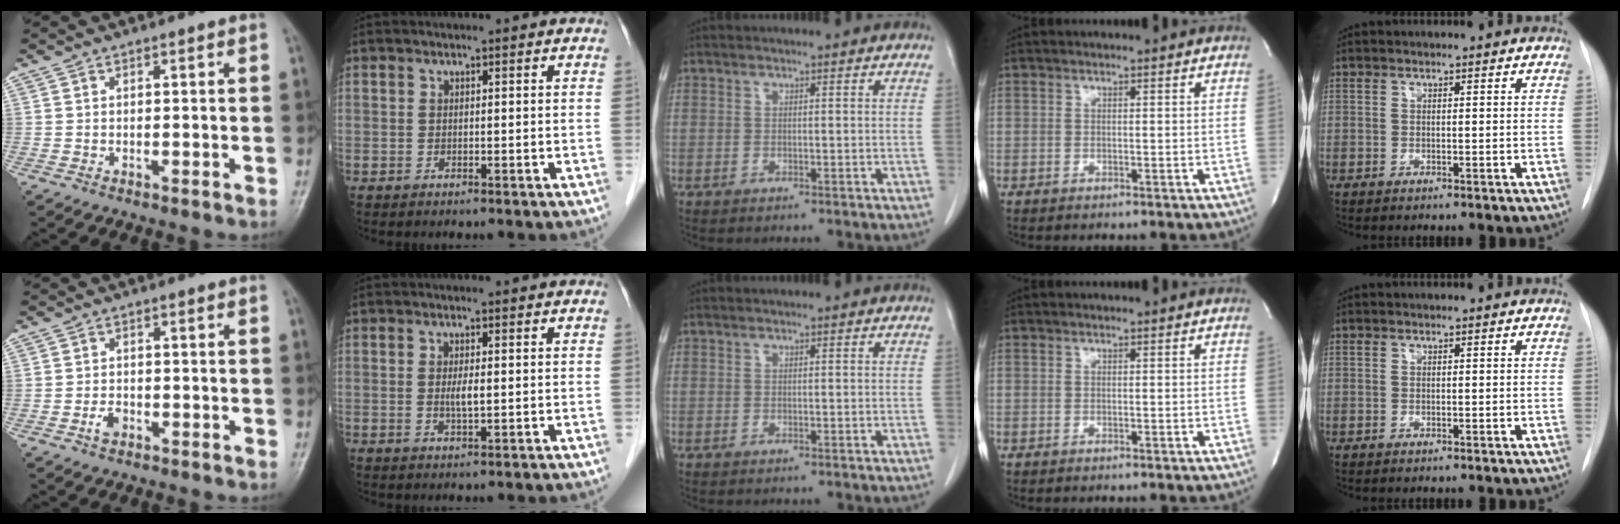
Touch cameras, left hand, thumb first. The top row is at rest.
{"thumb": {"total": 2.2, "force": [-1.1, 1.4, 1.3], "torque": [-0.021, 0.006, -0.021]}, "index": {"total": 2.0, "force": [0.1, 0.3, 1.9], "torque": [-0.041, -0.003, 0.003]}}